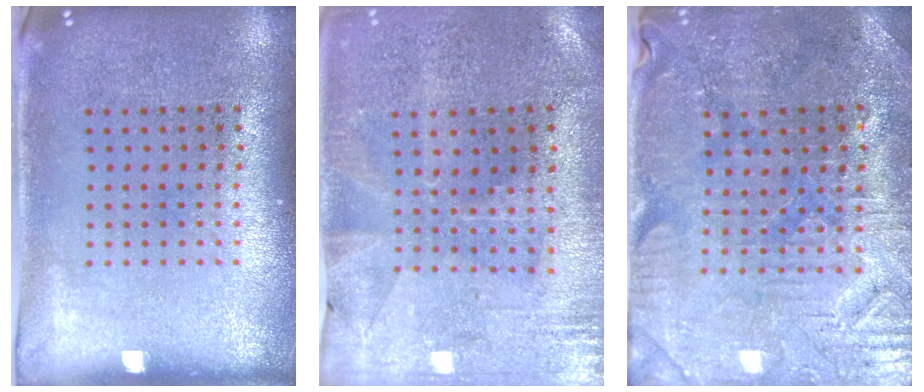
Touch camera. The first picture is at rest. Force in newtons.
{"total": 0.5, "press": 0.3, "slide": 0.4}
{"total": 1.7, "press": 1.6, "slide": 0.5}